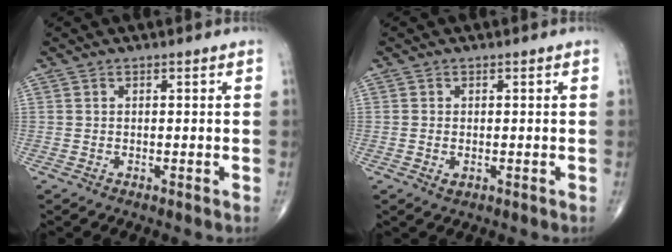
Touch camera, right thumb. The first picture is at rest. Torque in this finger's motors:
{"motor_torque": [-0.01, -0.13, -0.23, -0.30, -0.02]}